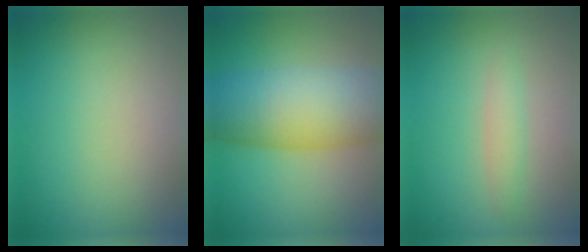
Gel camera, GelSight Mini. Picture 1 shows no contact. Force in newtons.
{"total": 12.2, "press": 12.2, "slide": 0.4}
{"total": 1.5, "press": 1.5, "slide": 0.0}